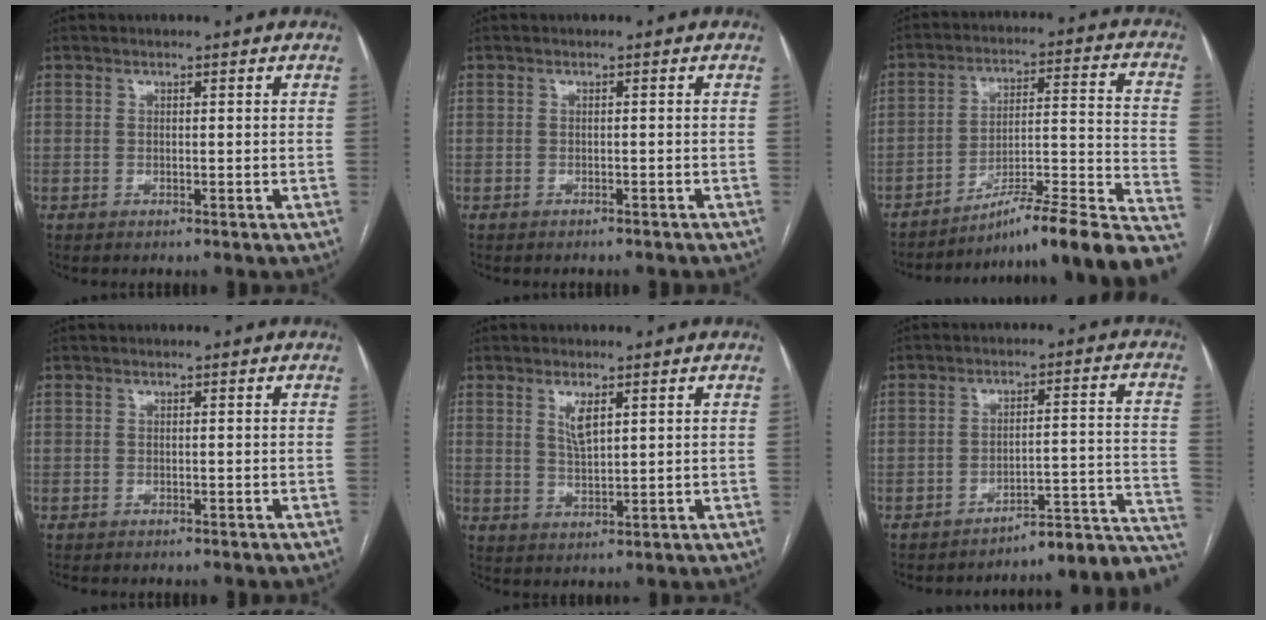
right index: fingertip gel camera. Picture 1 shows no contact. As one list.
[{"total": 3.1, "force": [-2.8, 0.3, 1.1], "torque": [-0.016, -0.001, -0.034]}, {"total": 22.9, "force": [-18.9, 0.0, 12.9], "torque": [-0.106, 0.021, -0.272]}, {"total": 2.1, "force": [-1.9, 0.6, 0.7], "torque": [-0.007, -0.002, -0.023]}, {"total": 3.4, "force": [1.7, 0.8, 2.9], "torque": [-0.061, -0.003, 0.037]}, {"total": 12.8, "force": [-11.8, 1.4, 4.8], "torque": [-0.013, 0.051, -0.147]}]